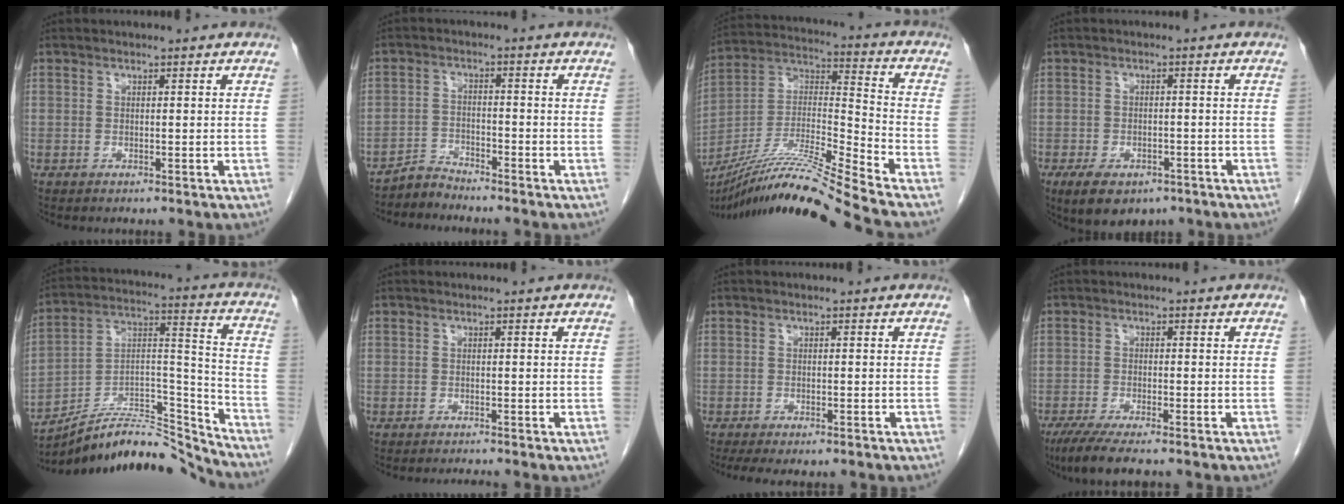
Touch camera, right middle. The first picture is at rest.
{"total": 3.0, "force": [-2.9, 0.0, -0.6], "torque": [0.018, -0.013, -0.055]}
{"total": 19.1, "force": [-16.2, -3.0, 9.6], "torque": [-0.194, -0.007, -0.295]}
{"total": 8.5, "force": [-5.7, 4.5, 4.5], "torque": [-0.074, -0.001, -0.082]}
{"total": 17.7, "force": [-17.4, 1.0, 3.2], "torque": [-0.047, 0.056, -0.290]}
{"total": 1.3, "force": [-1.3, -0.4, 0.2], "torque": [-0.005, -0.004, -0.019]}
{"total": 6.5, "force": [-5.3, 1.5, 3.4], "torque": [-0.044, -0.008, -0.073]}
{"total": 7.2, "force": [-5.6, 0.7, 4.5], "torque": [-0.076, -0.018, -0.090]}